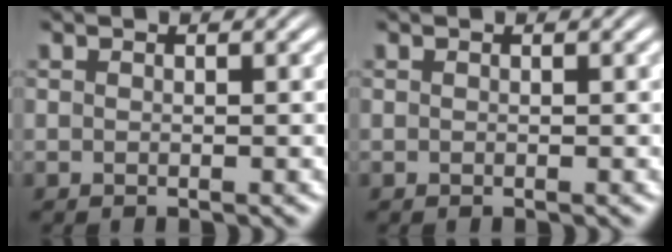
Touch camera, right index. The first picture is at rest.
{"total": 0.0}